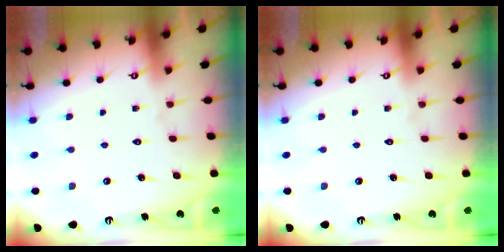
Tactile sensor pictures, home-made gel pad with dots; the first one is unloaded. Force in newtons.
{"total": 0.0}